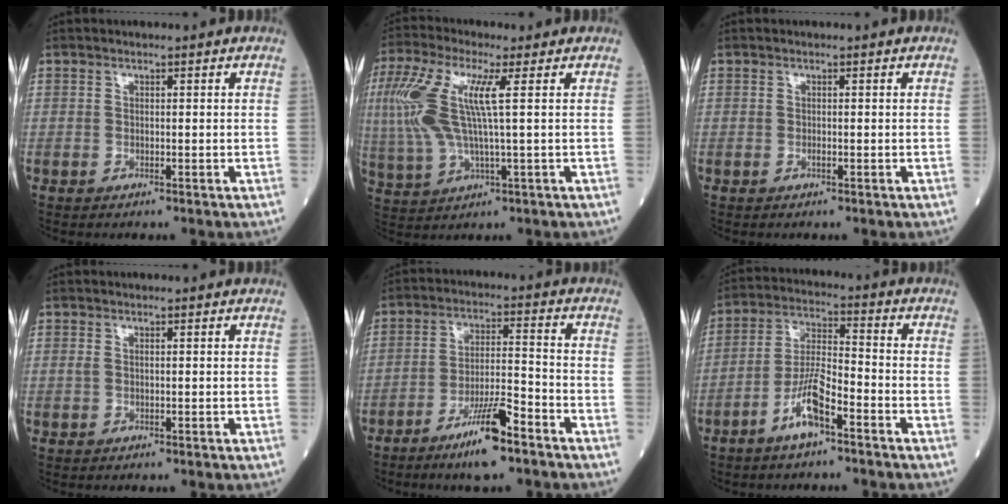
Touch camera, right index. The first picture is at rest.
{"total": 12.0, "force": [2.3, 2.2, 11.6], "torque": [-0.281, 0.018, 0.042]}
{"total": 0.0}
{"total": 0.9, "force": [0.2, 0.4, 0.8], "torque": [-0.024, 0.006, 0.006]}
{"total": 9.4, "force": [-6.3, 0.8, 6.9], "torque": [-0.123, -0.011, -0.114]}
{"total": 7.7, "force": [-4.5, 1.4, 6.1], "torque": [-0.123, 0.006, -0.087]}